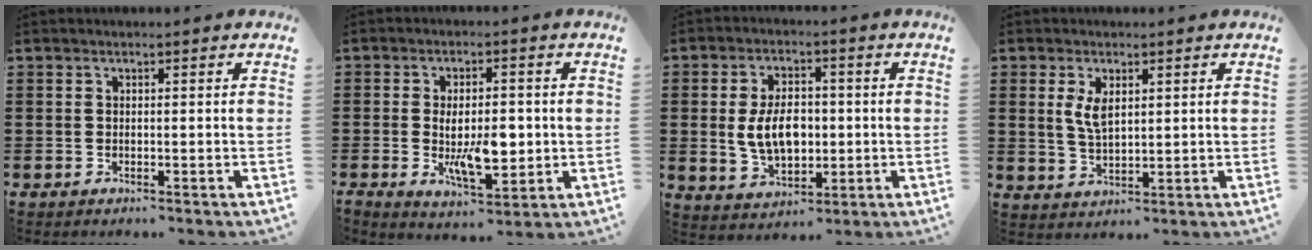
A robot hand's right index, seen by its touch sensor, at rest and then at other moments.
{"total": 7.7, "force": [-0.7, 3.4, 6.8], "torque": [-0.118, -0.005, -0.016]}
{"total": 7.9, "force": [-0.1, 4.9, 6.2], "torque": [-0.117, 0.004, -0.007]}
{"total": 4.1, "force": [1.4, 1.9, 3.3], "torque": [-0.071, 0.005, 0.024]}